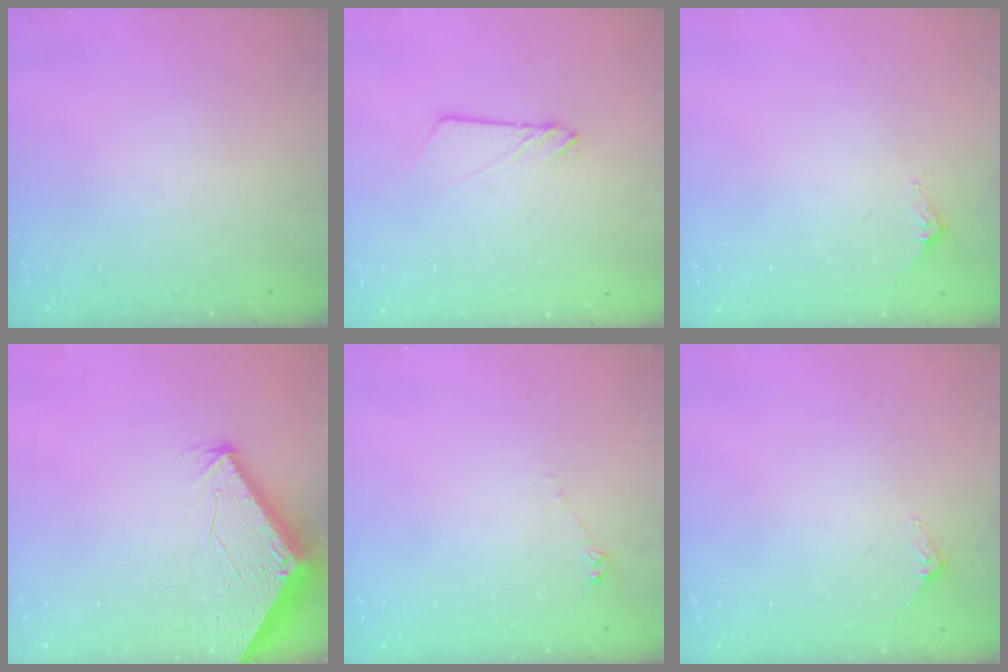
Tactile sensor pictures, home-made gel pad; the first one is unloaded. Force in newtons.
{"total": 2.9, "press": 2.9, "slide": 0.4}
{"total": 2.9, "press": 2.9, "slide": 0.2}
{"total": 2.8, "press": 2.8, "slide": 0.1}
{"total": 4.3, "press": 4.2, "slide": 0.6}
{"total": 2.9, "press": 2.9, "slide": 0.2}